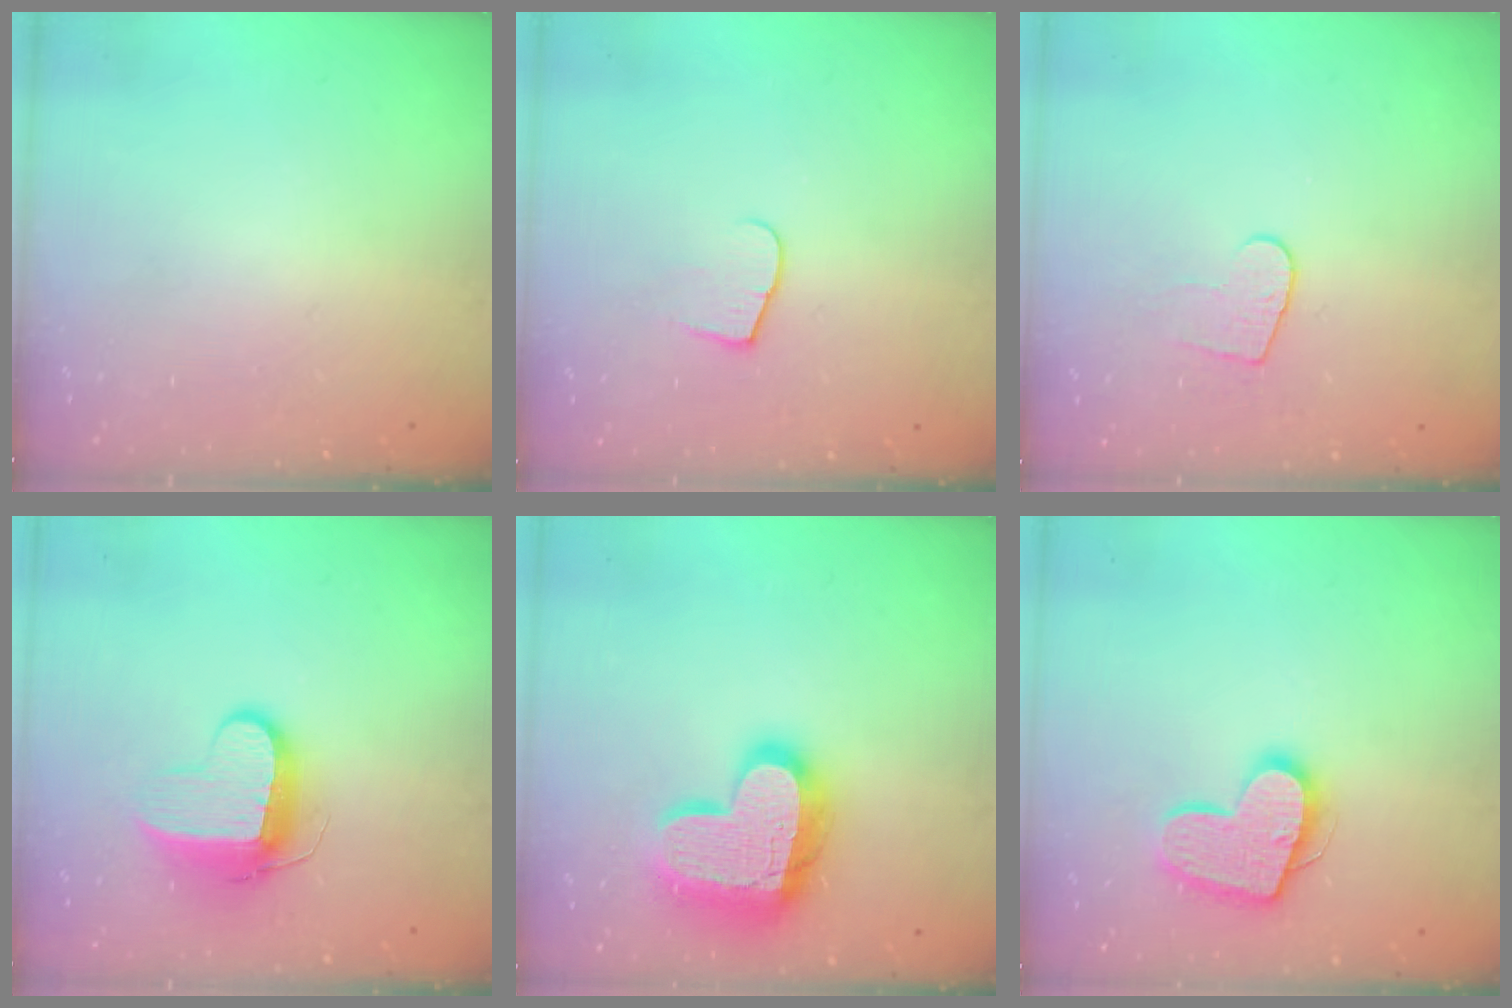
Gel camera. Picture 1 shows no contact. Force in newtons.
{"total": 5.7, "press": 5.7, "slide": 0.5}
{"total": 6.7, "press": 6.7, "slide": 0.4}
{"total": 10.3, "press": 10.3, "slide": 1.0}
{"total": 20.2, "press": 20.1, "slide": 1.7}
{"total": 15.3, "press": 15.3, "slide": 1.1}